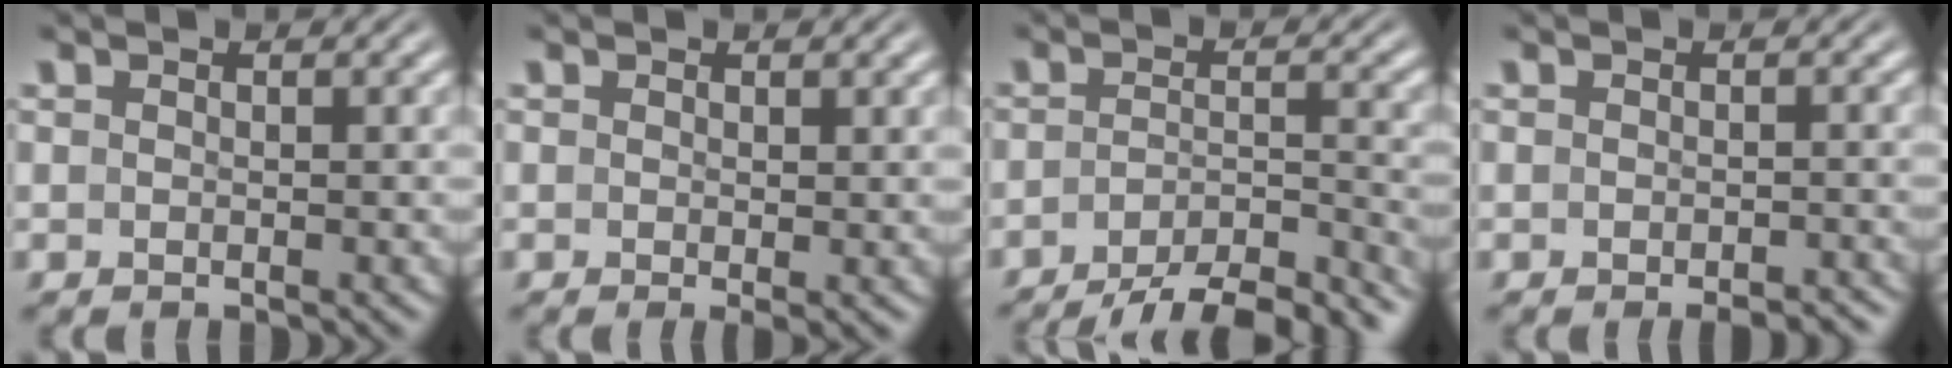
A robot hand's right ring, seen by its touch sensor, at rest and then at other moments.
{"total": 1.3, "force": [-0.3, 0.1, 1.2], "torque": [-0.009, -0.007, 0.000]}
{"total": 8.1, "force": [-6.6, 2.8, 3.8], "torque": [-0.045, -0.023, -0.095]}
{"total": 2.1, "force": [-1.9, 0.1, 0.8], "torque": [-0.011, -0.001, -0.028]}